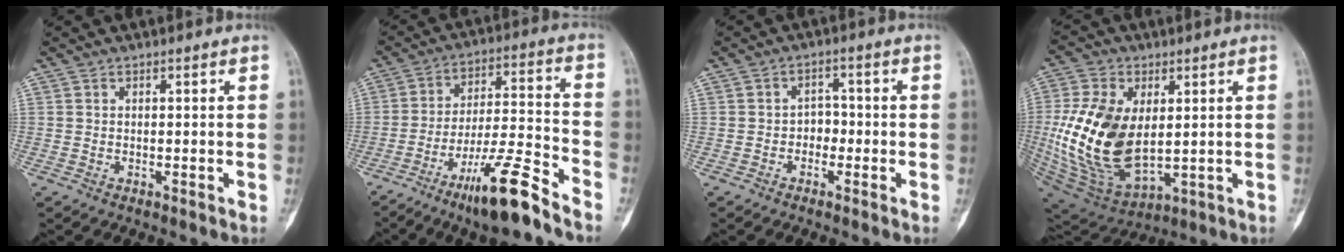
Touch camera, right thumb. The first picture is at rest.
{"total": 14.4, "force": [-10.0, 1.6, 10.1], "torque": [-0.183, 0.065, -0.172]}
{"total": 3.1, "force": [-1.1, 2.4, 1.5], "torque": [-0.002, 0.016, -0.025]}
{"total": 20.7, "force": [1.4, 12.2, 16.7], "torque": [-0.331, -0.020, 0.044]}